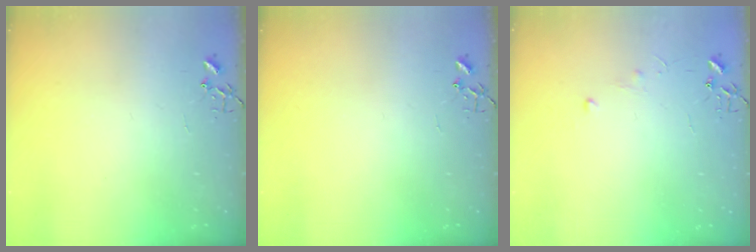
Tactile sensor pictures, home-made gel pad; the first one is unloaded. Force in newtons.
{"total": 0.0}
{"total": 4.0, "press": 4.0, "slide": 0.5}